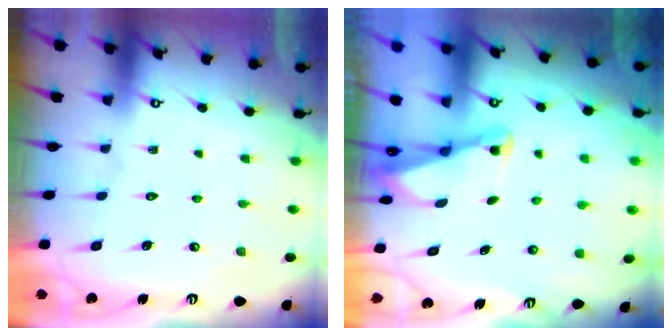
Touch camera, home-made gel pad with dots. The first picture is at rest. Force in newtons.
{"total": 1.9, "press": 1.9, "slide": 0.4}